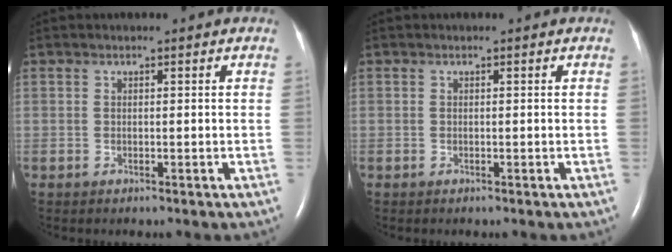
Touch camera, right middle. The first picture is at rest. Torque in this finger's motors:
{"motor_torque": [-0.14, -0.17, -0.38, -0.21]}